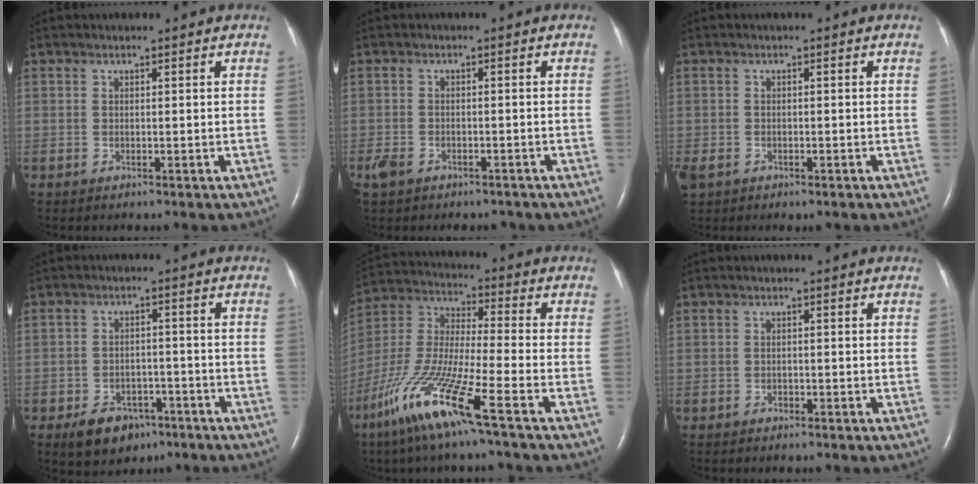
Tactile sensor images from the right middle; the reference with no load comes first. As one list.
[{"total": 5.1, "force": [-3.9, 2.7, 2.0], "torque": [-0.042, -0.001, -0.055]}, {"total": 3.0, "force": [-1.6, 2.2, 1.3], "torque": [-0.035, -0.001, -0.022]}, {"total": 6.7, "force": [-4.1, 4.3, 2.9], "torque": [-0.054, 0.003, -0.058]}, {"total": 15.5, "force": [-8.9, 0.1, 12.8], "torque": [-0.284, -0.040, -0.178]}, {"total": 0.7, "force": [-0.4, 0.4, 0.2], "torque": [-0.002, 0.002, -0.008]}]